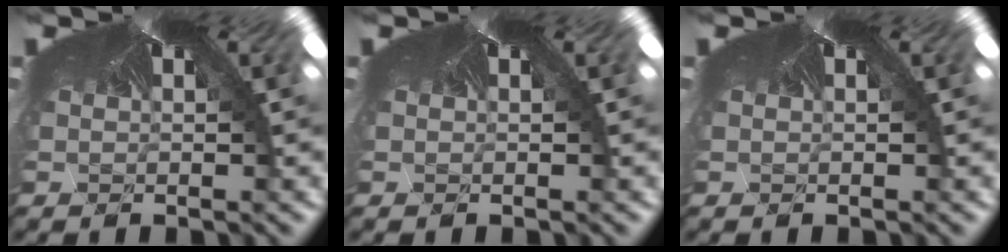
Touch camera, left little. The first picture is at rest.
{"total": 0.0}
{"total": 0.0}